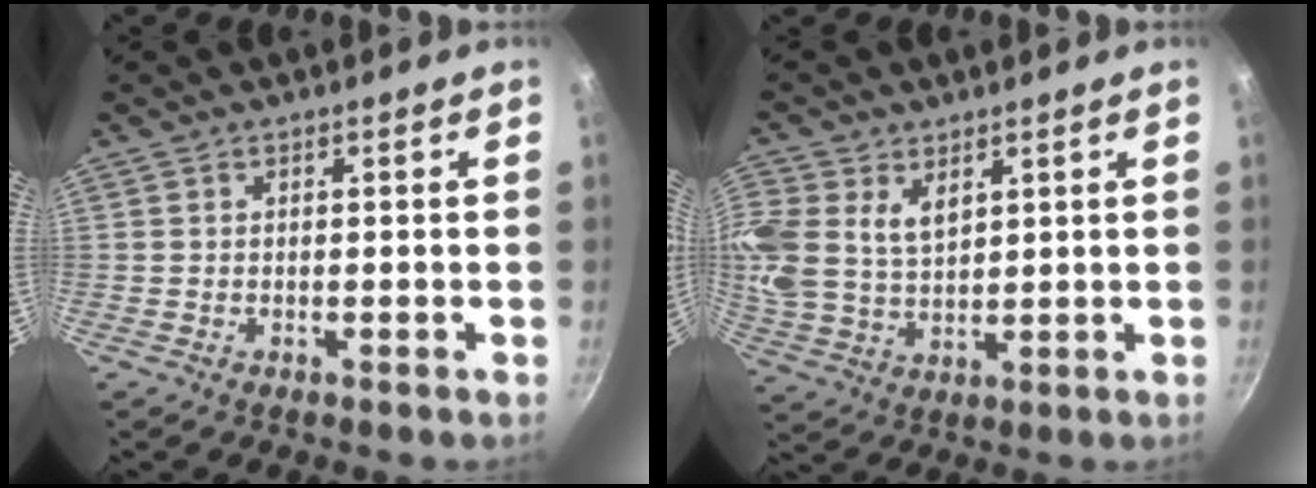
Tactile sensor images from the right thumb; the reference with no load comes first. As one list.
[{"total": 13.4, "force": [5.2, 9.5, 7.9], "torque": [-0.192, 0.002, 0.112]}]